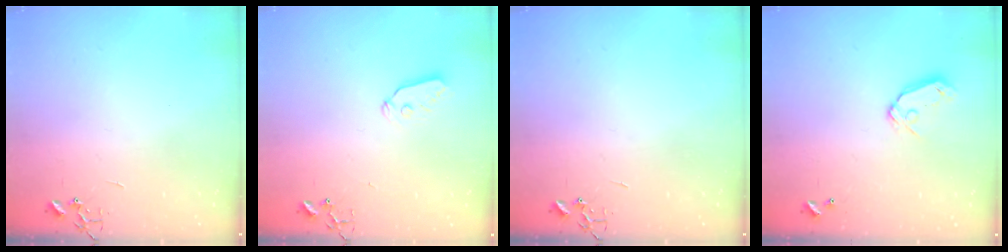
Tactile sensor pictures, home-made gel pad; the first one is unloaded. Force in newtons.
{"total": 6.4, "press": 6.4, "slide": 0.3}
{"total": 0.0}
{"total": 8.0, "press": 8.0, "slide": 1.0}